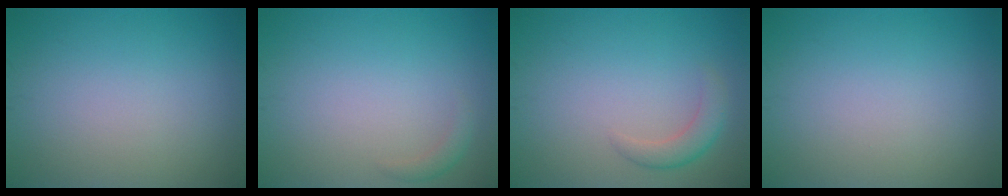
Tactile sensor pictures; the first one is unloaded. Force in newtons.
{"total": 1.0, "press": 1.0, "slide": 0.0}
{"total": 2.1, "press": 2.1, "slide": 0.2}
{"total": 0.0}